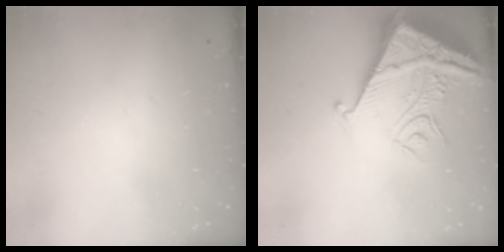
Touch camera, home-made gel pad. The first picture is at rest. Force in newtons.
{"total": 11.5, "press": 11.5, "slide": 1.2}